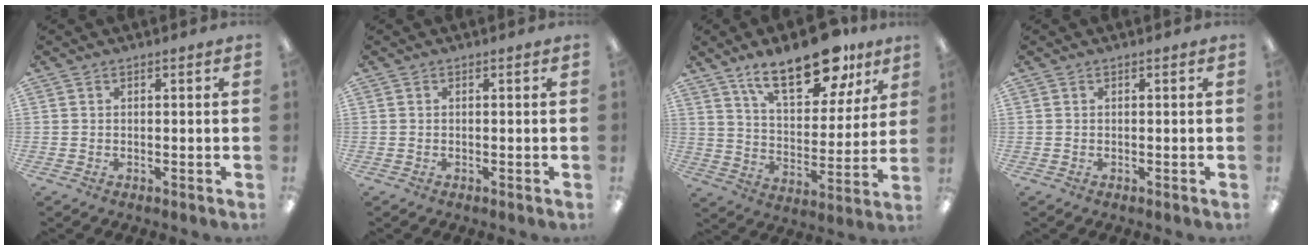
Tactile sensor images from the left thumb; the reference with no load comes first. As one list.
[{"total": 0.0}, {"total": 20.4, "force": [13.6, 8.7, 12.4], "torque": [-0.190, -0.067, 0.227]}, {"total": 0.0}]